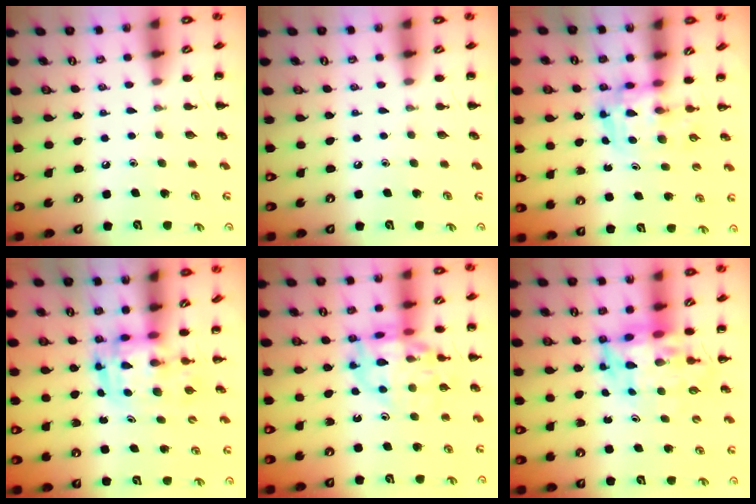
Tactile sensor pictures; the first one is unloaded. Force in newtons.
{"total": 0.0}
{"total": 3.4, "press": 3.3, "slide": 0.6}
{"total": 3.3, "press": 3.2, "slide": 0.6}
{"total": 14.4, "press": 14.2, "slide": 2.6}
{"total": 6.5, "press": 6.2, "slide": 2.0}